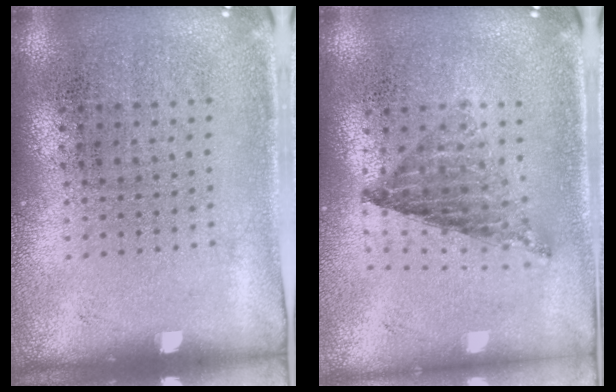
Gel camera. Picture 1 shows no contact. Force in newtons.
{"total": 0.8, "press": 0.8, "slide": 0.1}